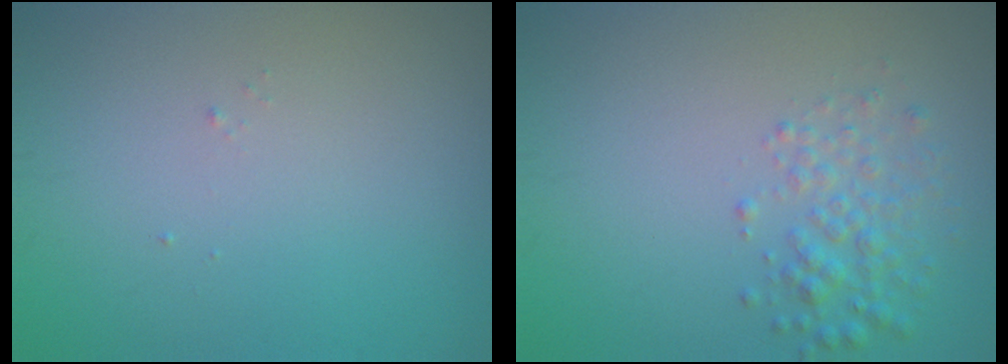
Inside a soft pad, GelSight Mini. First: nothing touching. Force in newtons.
{"total": 2.4, "press": 2.4, "slide": 0.1}